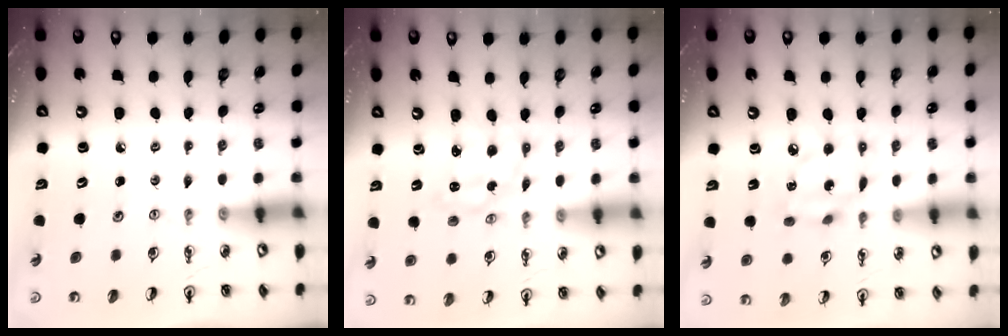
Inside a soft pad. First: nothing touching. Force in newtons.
{"total": 2.6, "press": 2.6, "slide": 0.3}
{"total": 9.5, "press": 9.5, "slide": 0.6}